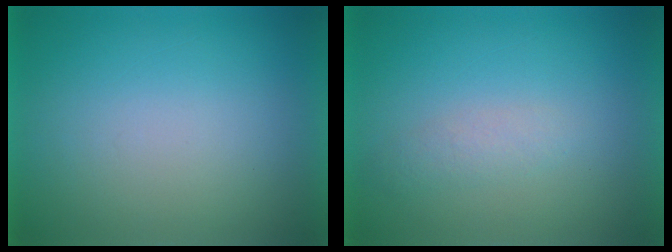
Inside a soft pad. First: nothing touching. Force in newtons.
{"total": 1.9}